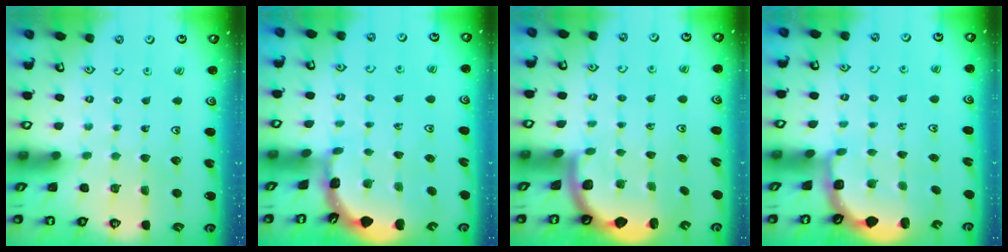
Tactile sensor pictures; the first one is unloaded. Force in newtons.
{"total": 1.5, "press": 1.5, "slide": 0.1}
{"total": 1.8, "press": 1.8, "slide": 0.1}
{"total": 2.8, "press": 2.3, "slide": 1.7}